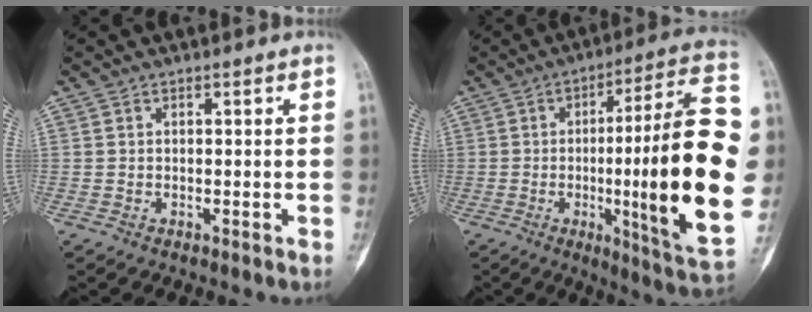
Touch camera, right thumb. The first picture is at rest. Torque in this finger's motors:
{"motor_torque": [0.62, 0.53, 1.89, 0.15, 0.69]}